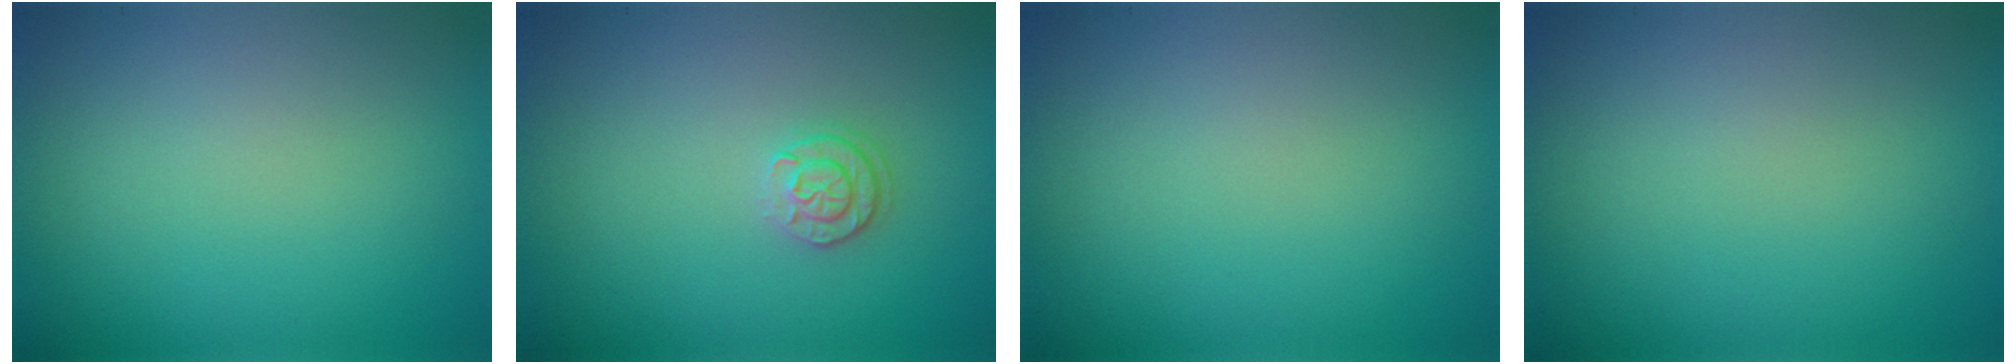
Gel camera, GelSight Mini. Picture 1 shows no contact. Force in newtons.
{"total": 1.8, "press": 1.7, "slide": 0.4}
{"total": 0.0}
{"total": 0.0}